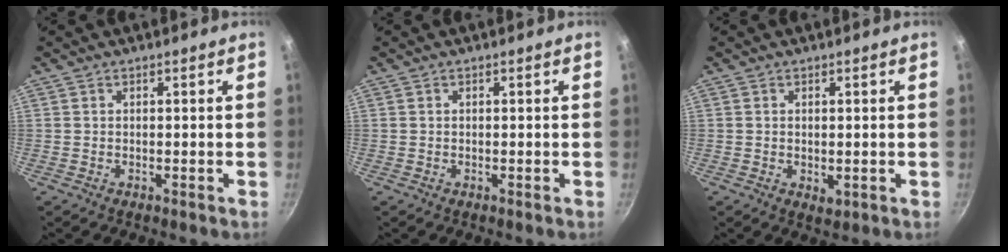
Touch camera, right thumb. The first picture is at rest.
{"total": 0.0}
{"total": 1.8, "force": [0.0, 1.0, 1.4], "torque": [-0.021, -0.006, 0.002]}